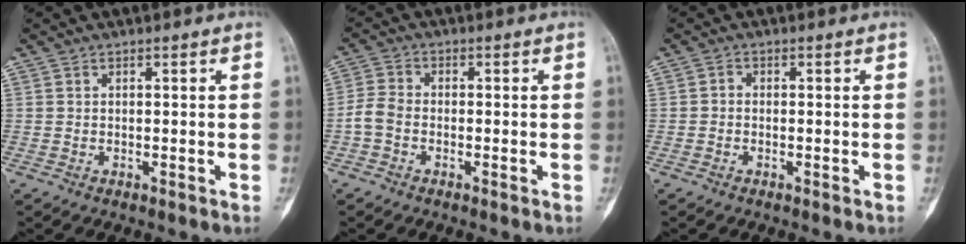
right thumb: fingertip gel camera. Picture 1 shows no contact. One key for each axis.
{"total": 3.6, "fx": -1.3, "fy": 2.4, "fz": 2.4, "tx": -0.051, "ty": 0.011, "tz": -0.035}
{"total": 0.9, "fx": -0.3, "fy": 0.7, "fz": 0.5, "tx": -0.004, "ty": 0.002, "tz": -0.012}